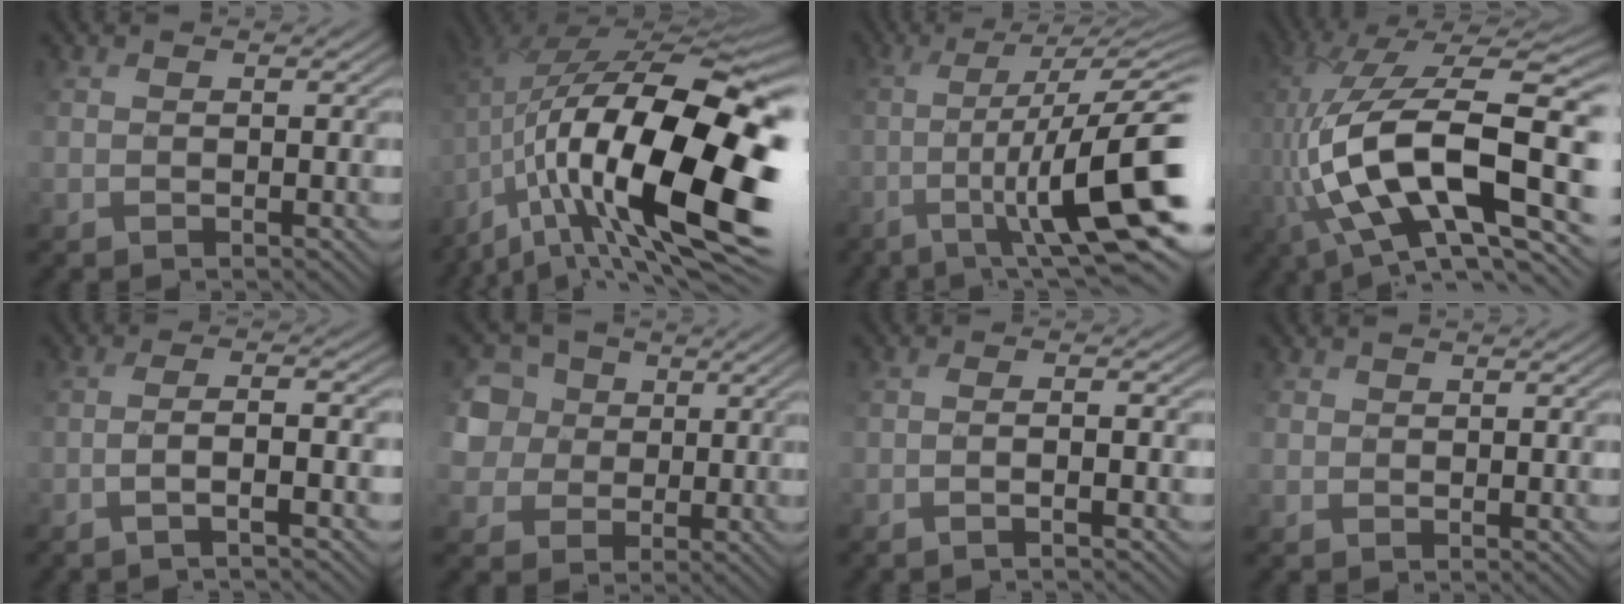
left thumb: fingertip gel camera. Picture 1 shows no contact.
{"total": 21.3, "force": [-6.0, 8.9, 18.4], "torque": [-0.335, -0.024, -0.099]}
{"total": 14.0, "force": [-2.9, 2.9, 13.3], "torque": [-0.223, -0.007, -0.029]}
{"total": 18.6, "force": [-3.5, 8.6, 16.1], "torque": [-0.339, -0.002, -0.067]}
{"total": 4.7, "force": [-2.3, 0.7, 4.0], "torque": [-0.056, 0.012, -0.061]}
{"total": 7.7, "force": [1.5, 7.1, 2.5], "torque": [-0.105, 0.023, 0.012]}
{"total": 3.2, "force": [-1.5, 0.7, 2.8], "torque": [-0.039, 0.005, -0.042]}
{"total": 0.6, "force": [0.0, 0.5, -0.4], "torque": [0.004, -0.004, 0.001]}